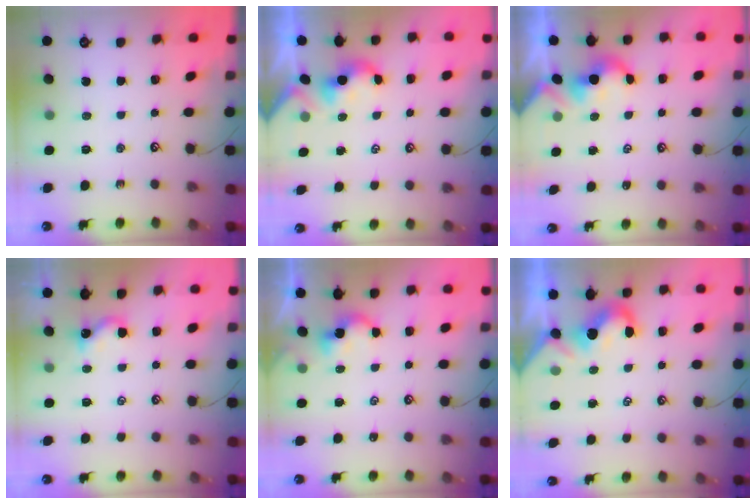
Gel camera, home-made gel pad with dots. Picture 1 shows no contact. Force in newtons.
{"total": 0.6, "press": 0.6, "slide": 0.3}
{"total": 2.1, "press": 2.1, "slide": 0.2}
{"total": 0.9, "press": 0.8, "slide": 0.3}
{"total": 0.0}
{"total": 1.5, "press": 1.3, "slide": 0.8}